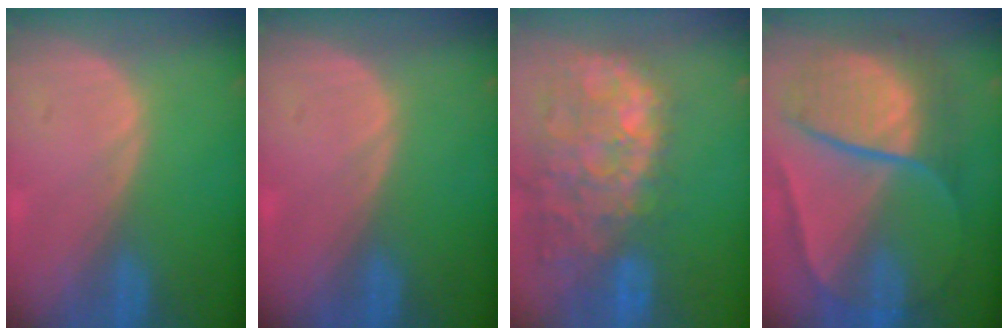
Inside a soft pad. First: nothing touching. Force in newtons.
{"total": 0.0}
{"total": 14.7, "press": 11.9, "slide": 8.7}
{"total": 10.8, "press": 10.8, "slide": 1.1}